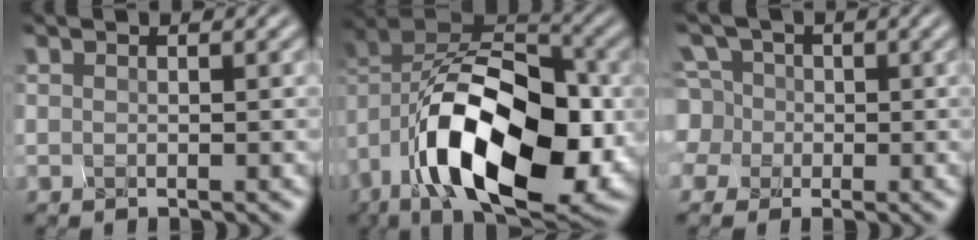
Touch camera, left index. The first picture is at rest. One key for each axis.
{"total": 15.3, "fx": -4.8, "fy": 9.3, "fz": 11.2, "tx": -0.180, "ty": -0.017, "tz": -0.065}
{"total": 3.8, "fx": -0.1, "fy": 3.8, "fz": 0.1, "tx": -0.017, "ty": 0.026, "tz": -0.017}